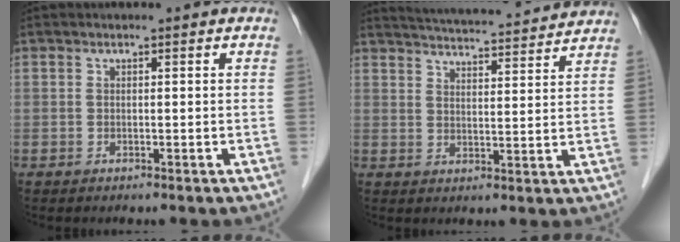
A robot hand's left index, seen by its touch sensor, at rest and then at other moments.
{"total": 17.3, "force": [16.4, 1.5, 5.5], "torque": [-0.090, 0.017, 0.221]}